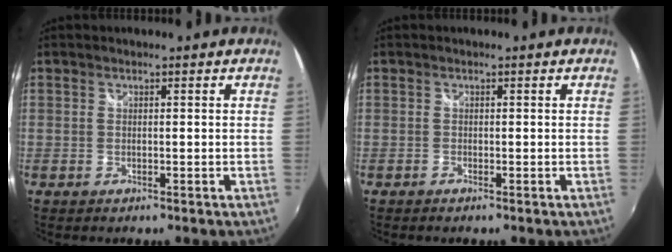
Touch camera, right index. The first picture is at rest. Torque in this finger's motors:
{"motor_torque": [-0.03, -0.16, 0.04, 0.01]}